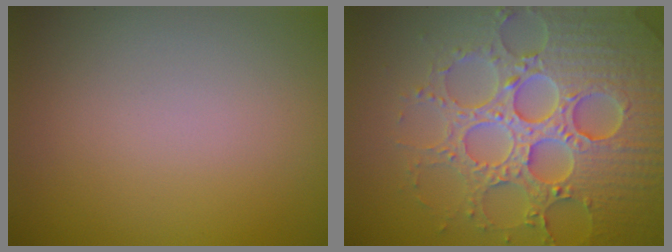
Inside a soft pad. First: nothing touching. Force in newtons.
{"total": 8.1, "press": 7.9, "slide": 1.7}